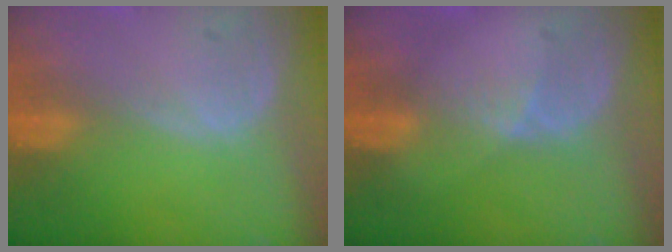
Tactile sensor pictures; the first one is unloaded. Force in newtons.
{"total": 2.0, "press": 1.6, "slide": 1.3}